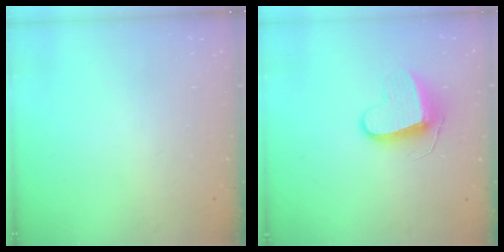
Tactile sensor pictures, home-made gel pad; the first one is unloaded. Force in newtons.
{"total": 9.9, "press": 9.8, "slide": 0.6}